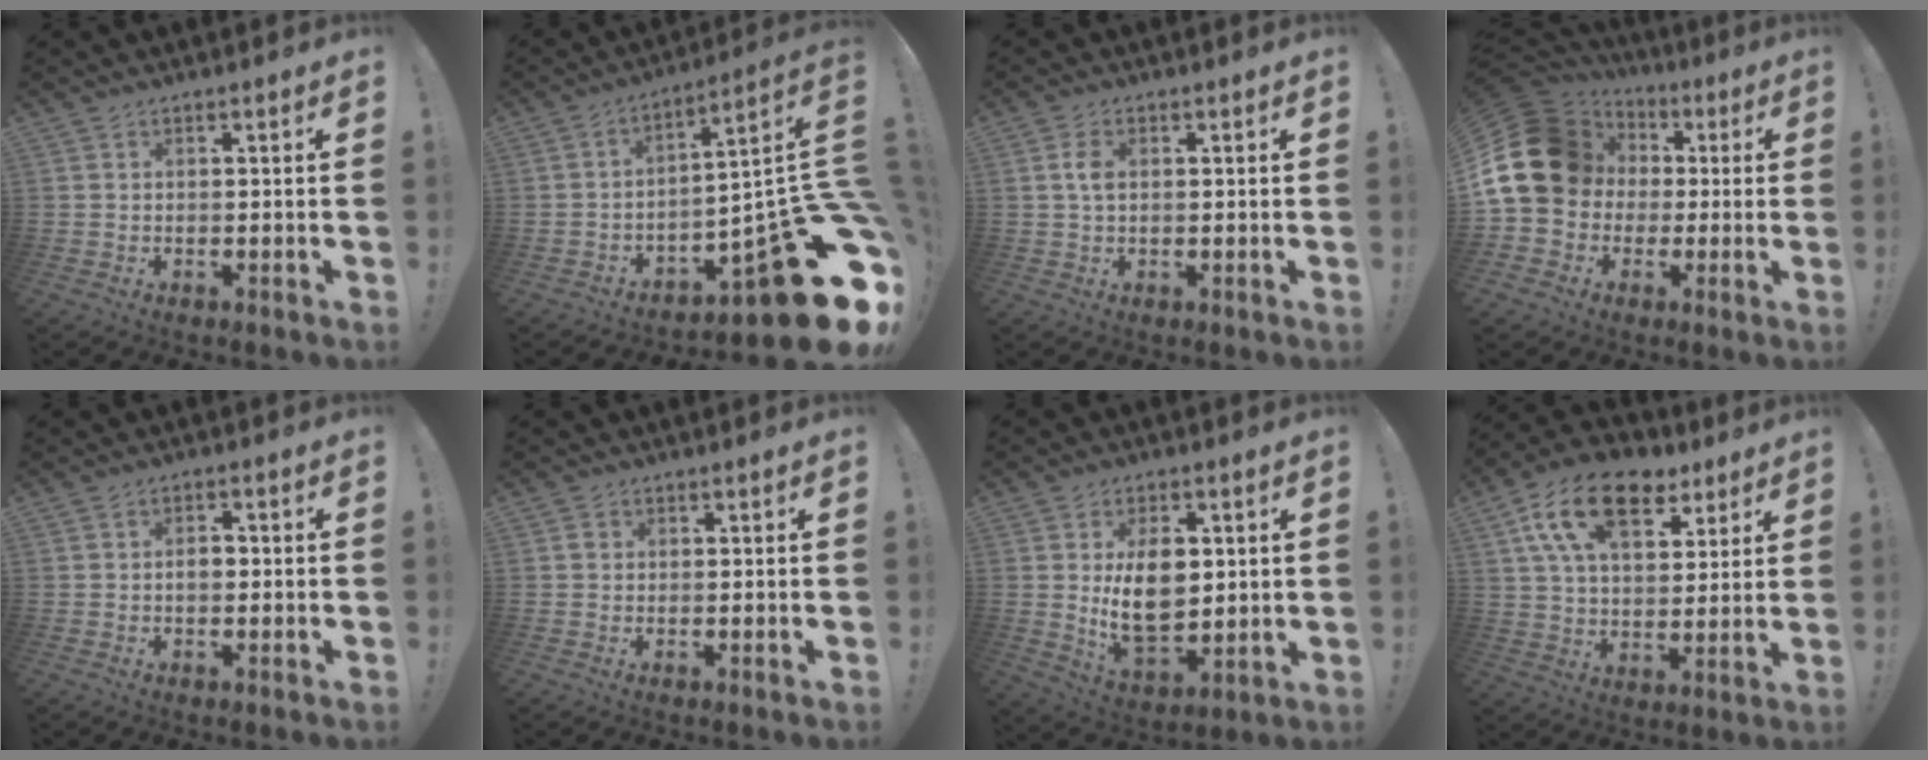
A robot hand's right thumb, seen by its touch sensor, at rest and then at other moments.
{"total": 21.7, "force": [-9.5, 5.8, 18.6], "torque": [-0.189, 0.010, -0.138]}
{"total": 3.6, "force": [0.6, 2.1, 2.8], "torque": [-0.051, 0.005, 0.008]}
{"total": 21.5, "force": [2.9, 17.6, 11.9], "torque": [-0.214, -0.002, 0.076]}
{"total": 3.2, "force": [-0.6, 2.1, 2.3], "torque": [-0.038, 0.009, -0.013]}
{"total": 1.4, "force": [0.3, 1.3, 0.4], "torque": [-0.003, 0.003, 0.005]}
{"total": 13.5, "force": [1.9, 8.6, 10.3], "torque": [-0.173, -0.014, 0.033]}
{"total": 18.6, "force": [9.5, 10.7, 11.8], "torque": [-0.196, -0.041, 0.172]}